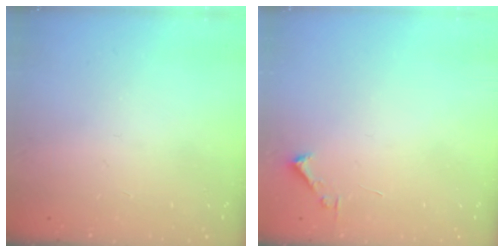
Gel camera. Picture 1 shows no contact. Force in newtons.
{"total": 1.7, "press": 1.7, "slide": 0.2}